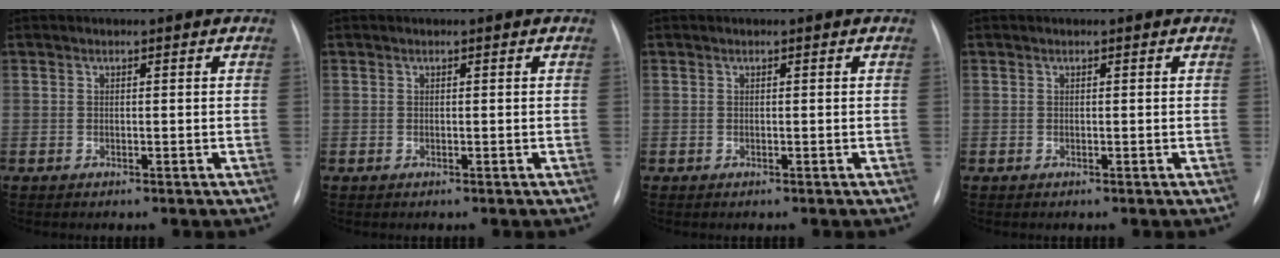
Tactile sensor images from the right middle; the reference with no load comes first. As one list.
[{"total": 0.0}, {"total": 0.0}, {"total": 0.0}]